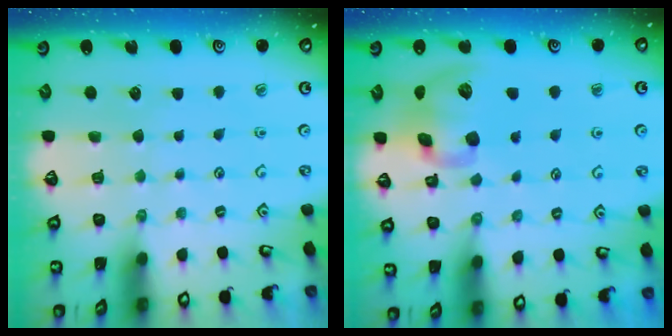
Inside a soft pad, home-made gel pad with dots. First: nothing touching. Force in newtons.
{"total": 12.8, "press": 12.6, "slide": 2.0}